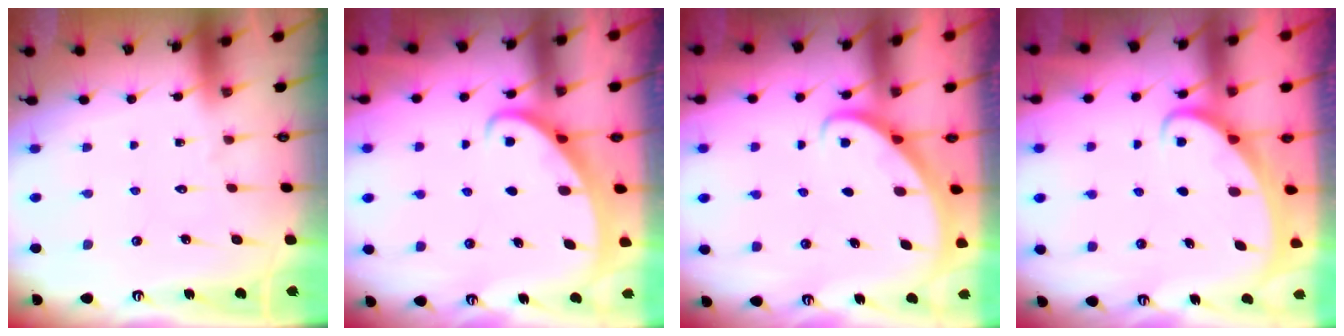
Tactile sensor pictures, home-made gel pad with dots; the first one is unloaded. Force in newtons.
{"total": 2.4, "press": 2.4, "slide": 0.2}
{"total": 2.8, "press": 2.8, "slide": 0.2}
{"total": 2.1, "press": 2.1, "slide": 0.2}